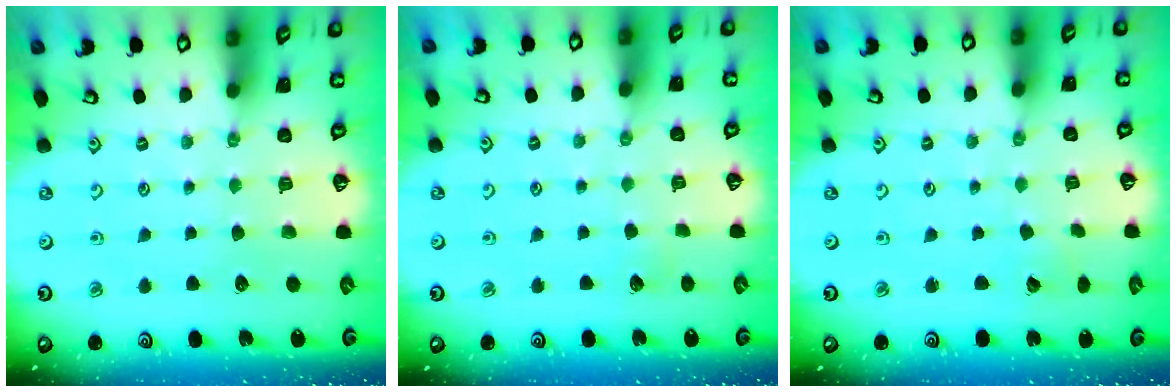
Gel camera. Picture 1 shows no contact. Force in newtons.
{"total": 2.9, "press": 2.9, "slide": 0.4}
{"total": 2.4, "press": 2.4, "slide": 0.2}